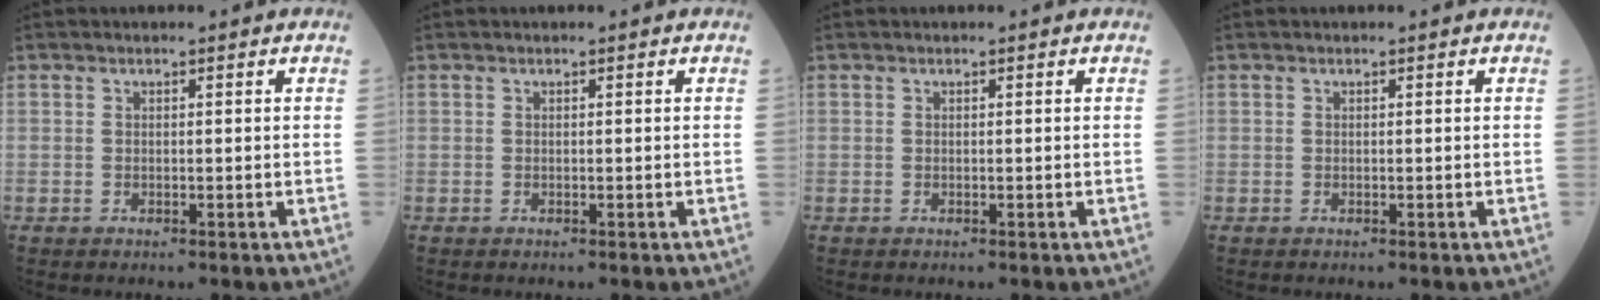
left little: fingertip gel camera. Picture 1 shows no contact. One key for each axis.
{"total": 0.0}
{"total": 0.0}
{"total": 0.0}